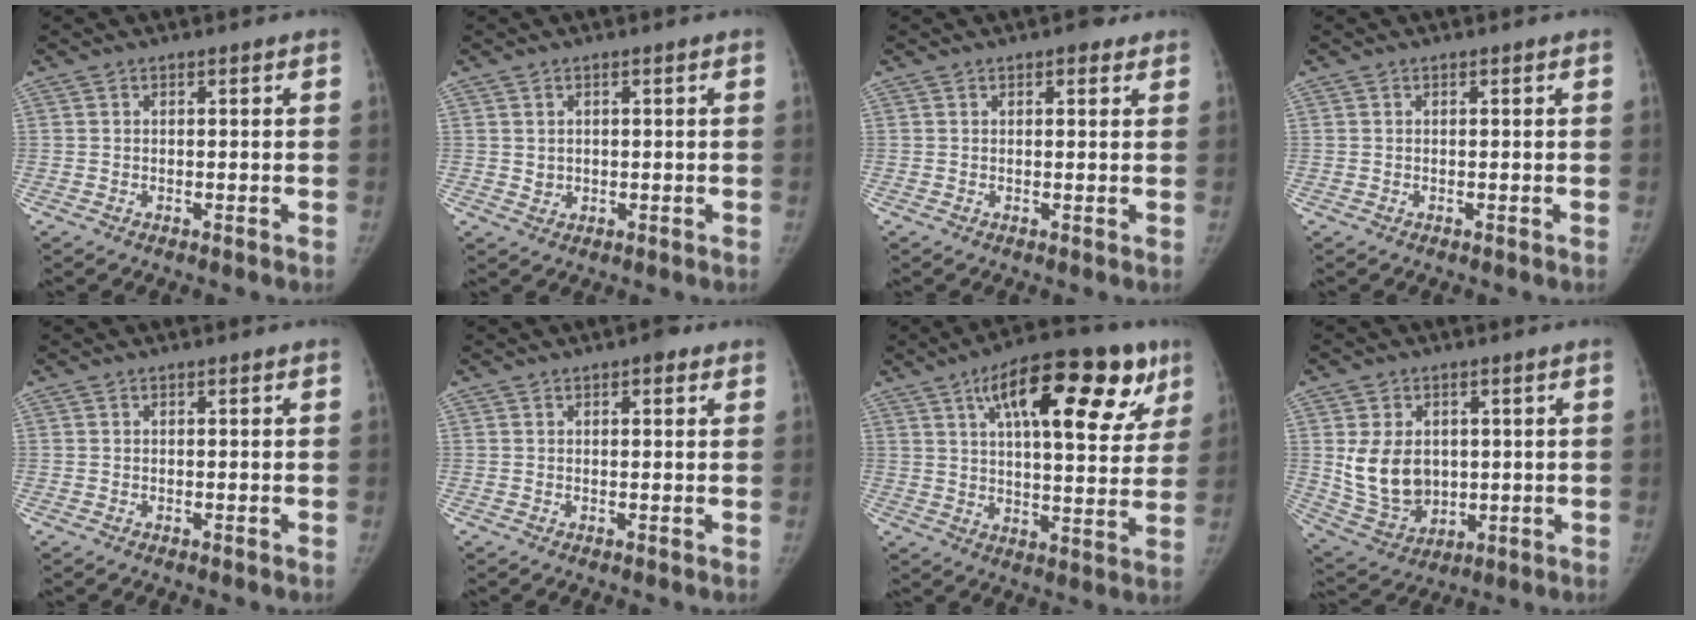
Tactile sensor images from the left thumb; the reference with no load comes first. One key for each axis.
{"total": 1.7, "fx": 0.2, "fy": 1.5, "fz": 0.6, "tx": -0.005, "ty": -0.003, "tz": 0.010}
{"total": 2.6, "fx": 1.5, "fy": 1.2, "fz": 1.7, "tx": -0.014, "ty": -0.003, "tz": 0.016}
{"total": 0.0}
{"total": 0.0}
{"total": 2.5, "fx": 1.3, "fy": 1.1, "fz": 1.9, "tx": -0.017, "ty": -0.001, "tz": 0.013}
{"total": 23.5, "fx": 11.2, "fy": 9.0, "fz": 18.6, "tx": -0.234, "ty": -0.005, "tz": 0.163}
{"total": 11.6, "fx": 1.2, "fy": 8.9, "fz": 7.4, "tx": -0.102, "ty": -0.014, "tz": 0.048}